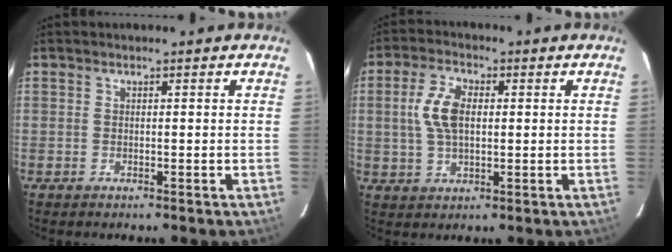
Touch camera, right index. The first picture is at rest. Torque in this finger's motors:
{"motor_torque": [0.24, 0.05, 0.20, 0.11]}